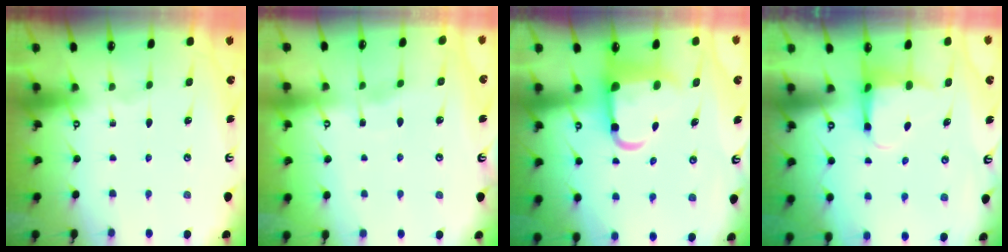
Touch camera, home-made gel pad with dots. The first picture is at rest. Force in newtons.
{"total": 2.0, "press": 2.0, "slide": 0.3}
{"total": 8.9, "press": 8.5, "slide": 2.5}
{"total": 3.8, "press": 3.7, "slide": 0.7}